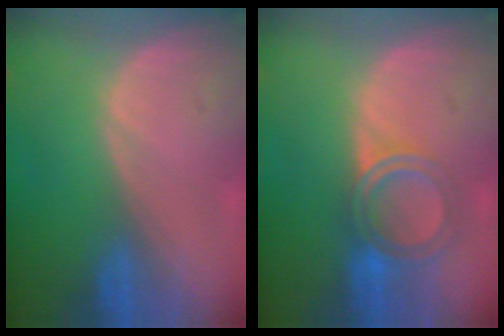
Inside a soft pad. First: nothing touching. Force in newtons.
{"total": 6.1, "press": 5.3, "slide": 3.1}